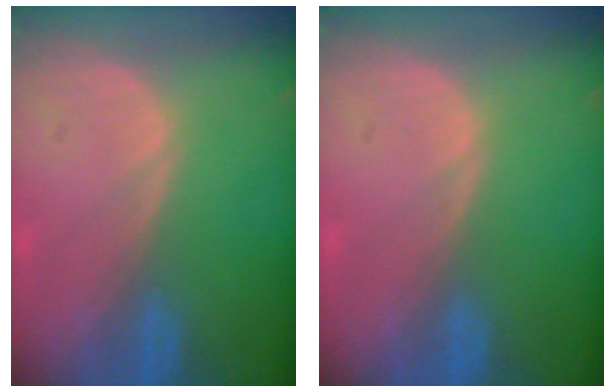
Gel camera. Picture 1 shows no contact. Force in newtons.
{"total": 0.0}